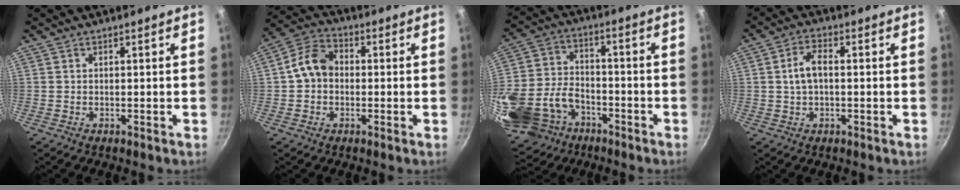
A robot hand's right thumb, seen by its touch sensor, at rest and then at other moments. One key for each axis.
{"total": 7.8, "fx": -0.1, "fy": 6.2, "fz": 4.7, "tx": -0.063, "ty": 0.025, "tz": -0.018}
{"total": 21.3, "fx": -9.8, "fy": 15.0, "fz": 11.5, "tx": -0.243, "ty": 0.034, "tz": -0.171}
{"total": 2.8, "fx": -0.3, "fy": 1.2, "fz": 2.5, "tx": -0.058, "ty": 0.013, "tz": -0.008}